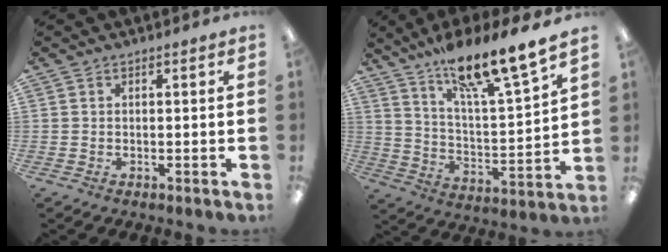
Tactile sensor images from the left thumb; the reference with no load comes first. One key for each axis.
{"total": 16.6, "fx": 14.0, "fy": 1.4, "fz": 8.7, "tx": -0.147, "ty": -0.098, "tz": 0.229}